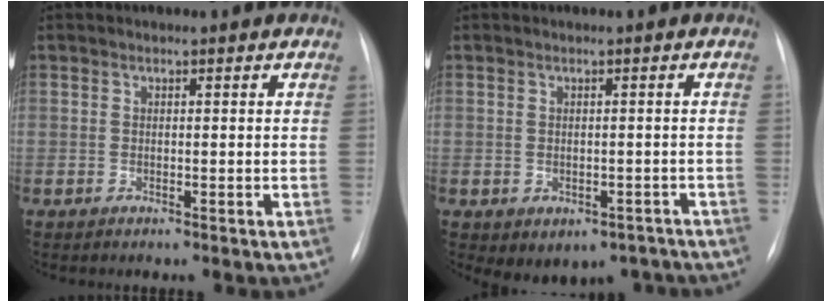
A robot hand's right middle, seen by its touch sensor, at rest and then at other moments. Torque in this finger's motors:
{"motor_torque": [1.13, -1.03, 0.35, 0.05]}